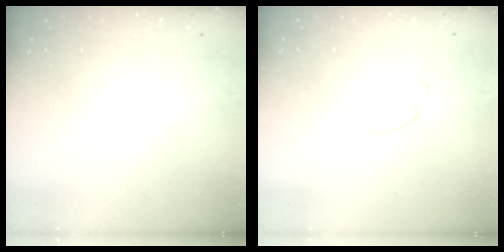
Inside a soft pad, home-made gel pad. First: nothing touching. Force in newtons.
{"total": 0.0}